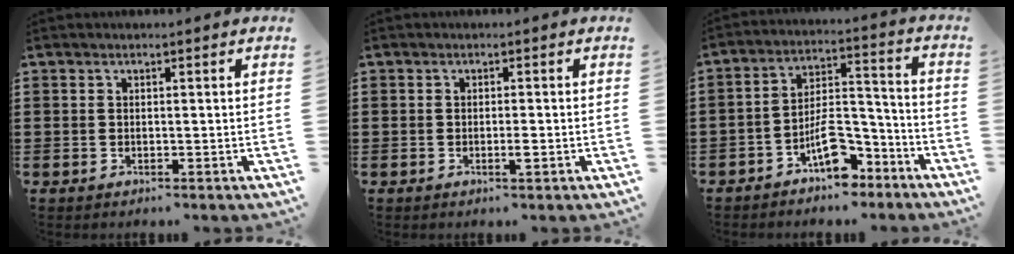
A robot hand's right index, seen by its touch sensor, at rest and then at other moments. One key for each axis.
{"total": 1.4, "fx": -0.6, "fy": 0.2, "fz": 1.3, "tx": -0.023, "ty": -0.004, "tz": -0.009}
{"total": 8.0, "fx": -5.2, "fy": 3.4, "fz": 4.9, "tx": -0.084, "ty": 0.012, "tz": -0.095}